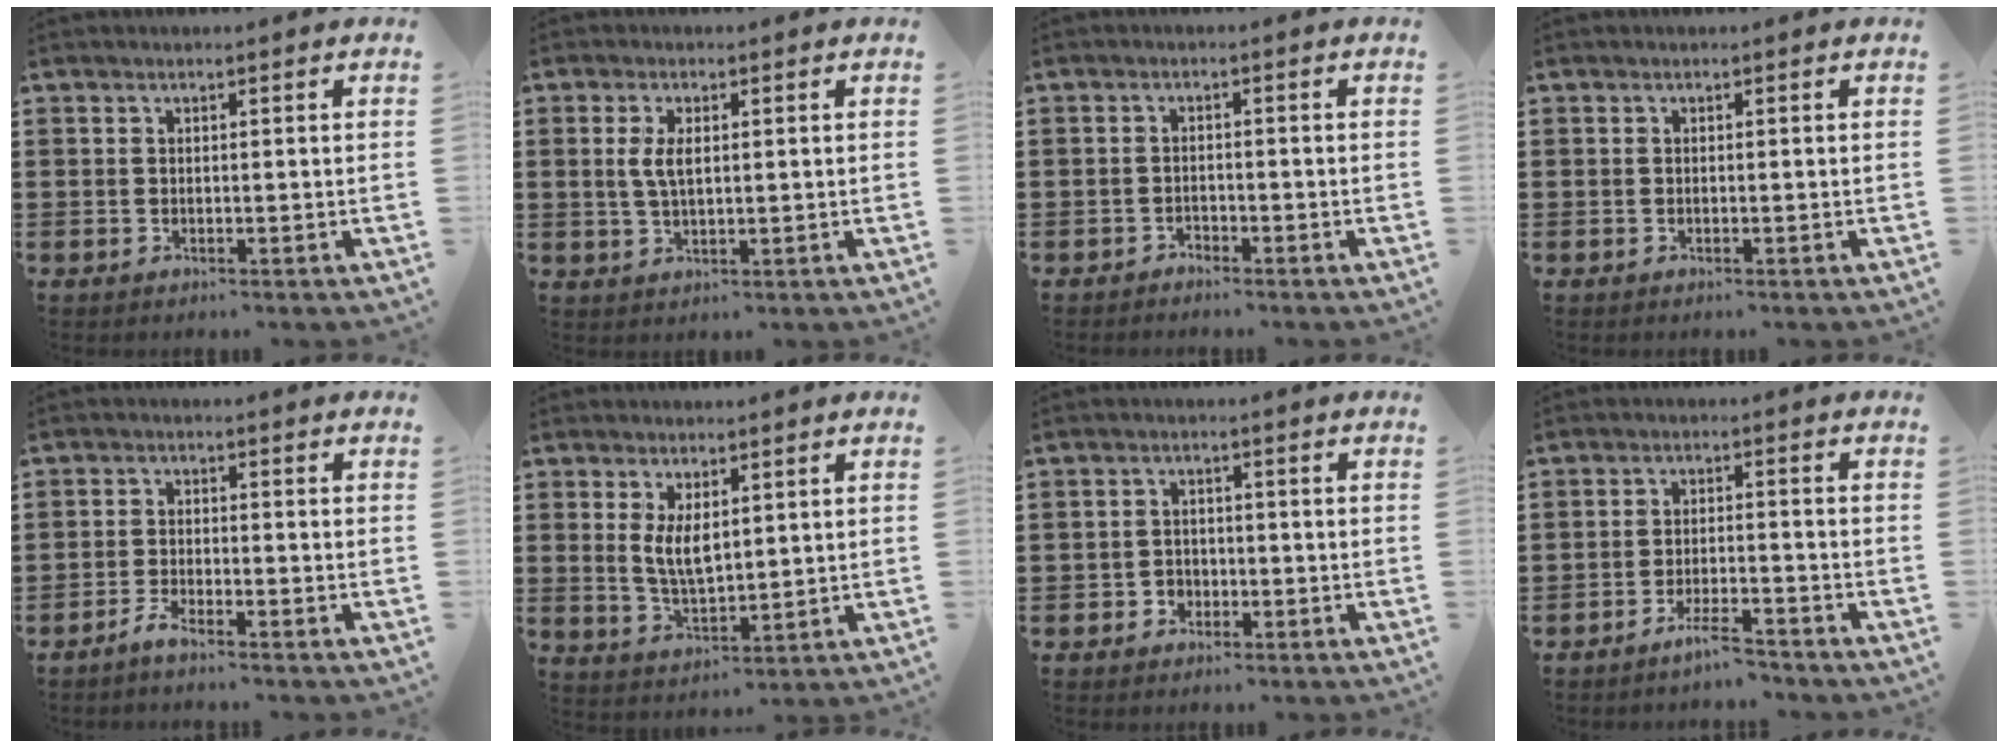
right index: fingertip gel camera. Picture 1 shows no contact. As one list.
[{"total": 3.8, "force": [0.7, 1.8, 3.3], "torque": [-0.068, 0.009, 0.010]}, {"total": 1.4, "force": [-1.4, 0.2, 0.0], "torque": [-0.005, 0.002, -0.031]}, {"total": 0.0}, {"total": 2.2, "force": [-2.1, -0.1, 0.8], "torque": [-0.023, -0.001, -0.043]}, {"total": 5.0, "force": [1.4, 2.4, 4.2], "torque": [-0.078, 0.002, 0.024]}, {"total": 2.0, "force": [-1.2, 1.6, 0.4], "torque": [-0.014, 0.002, -0.028]}, {"total": 4.1, "force": [-3.6, 0.2, 1.8], "torque": [-0.038, -0.001, -0.070]}]